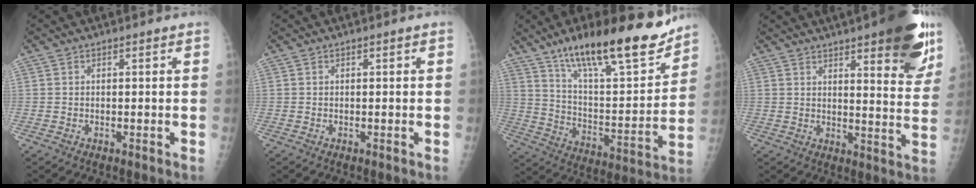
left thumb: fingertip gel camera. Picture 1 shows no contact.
{"total": 0.0}
{"total": 24.5, "force": [17.5, 6.5, 16.0], "torque": [-0.213, -0.077, 0.287]}
{"total": 18.5, "force": [11.4, 4.8, 13.7], "torque": [-0.144, -0.052, 0.142]}